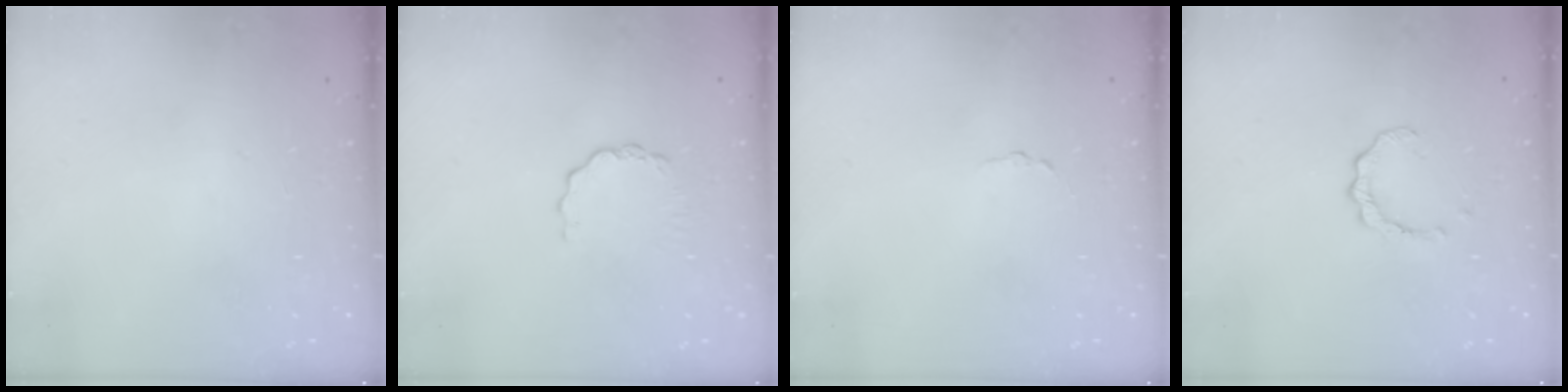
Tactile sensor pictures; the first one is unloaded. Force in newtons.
{"total": 3.9, "press": 3.9, "slide": 0.4}
{"total": 1.6, "press": 1.6, "slide": 0.1}
{"total": 1.8, "press": 1.8, "slide": 0.3}